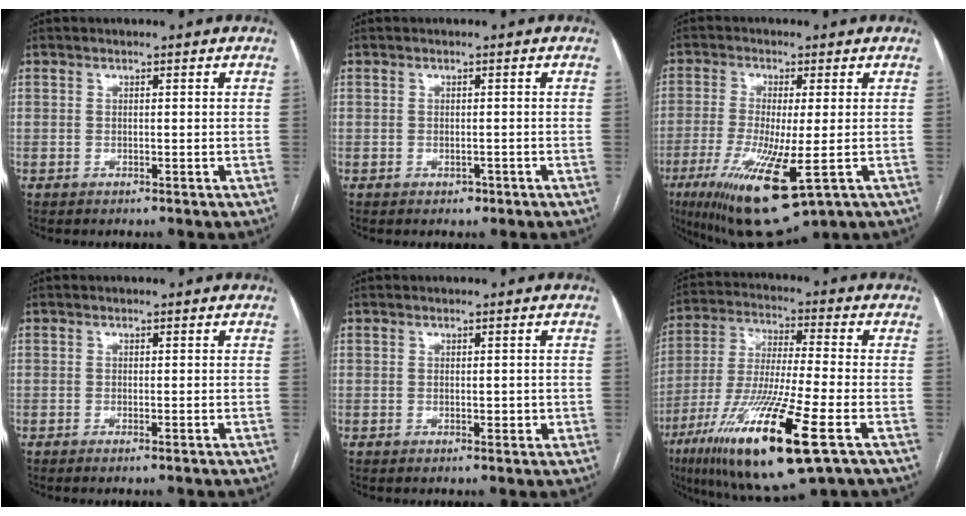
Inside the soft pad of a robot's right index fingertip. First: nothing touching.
{"total": 1.1, "force": [-0.8, 0.6, 0.4], "torque": [-0.004, 0.001, -0.008]}
{"total": 13.7, "force": [-5.3, 2.0, 12.5], "torque": [-0.238, -0.044, -0.081]}
{"total": 0.6, "force": [-0.5, -0.3, 0.3], "torque": [-0.005, 0.000, -0.008]}
{"total": 1.7, "force": [-0.1, 1.0, 1.3], "torque": [-0.016, 0.002, 0.002]}
{"total": 20.0, "force": [-9.4, 1.5, 17.6], "torque": [-0.354, -0.045, -0.165]}